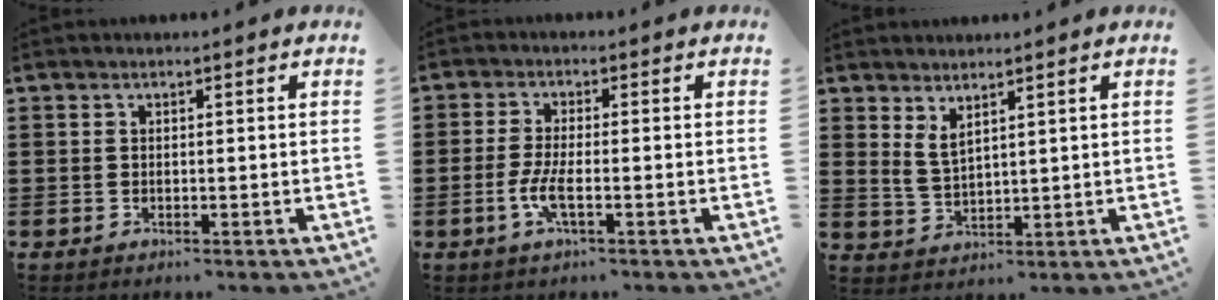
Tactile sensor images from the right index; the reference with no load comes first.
{"total": 4.4, "force": [-1.6, 0.9, 4.0], "torque": [-0.096, -0.009, -0.037]}
{"total": 2.8, "force": [2.2, 0.8, 1.5], "torque": [-0.036, 0.004, 0.041]}